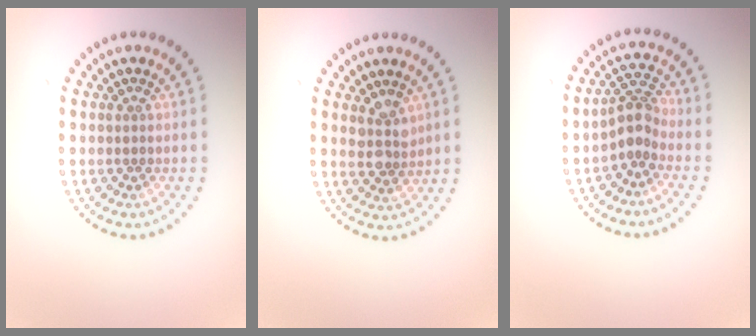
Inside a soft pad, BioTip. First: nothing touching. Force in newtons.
{"total": 2.6, "press": 2.2, "slide": 1.3}
{"total": 2.5, "press": 1.9, "slide": 1.7}